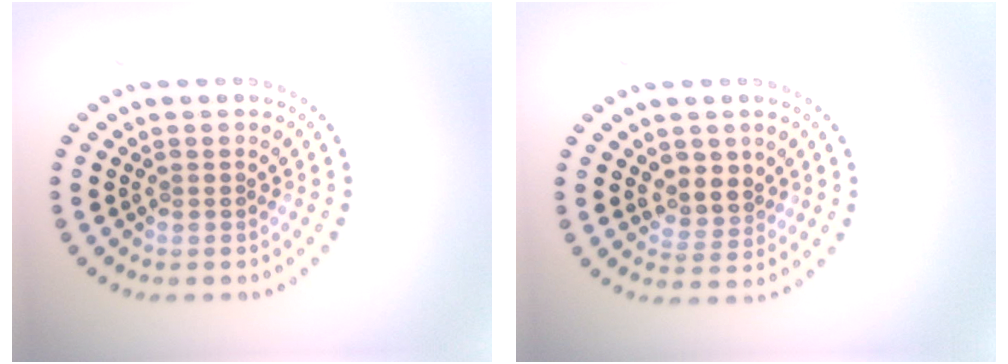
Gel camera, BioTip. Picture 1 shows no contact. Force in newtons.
{"total": 2.7, "press": 2.4, "slide": 1.2}